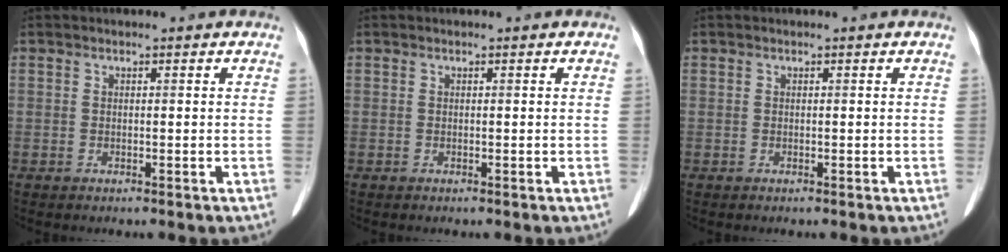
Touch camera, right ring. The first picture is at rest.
{"total": 0.0}
{"total": 0.0}